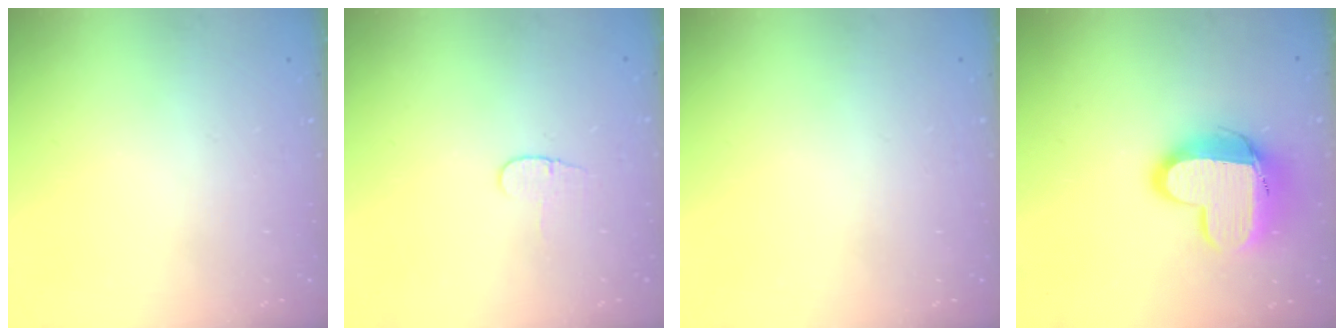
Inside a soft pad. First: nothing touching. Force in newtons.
{"total": 3.7, "press": 3.7, "slide": 0.5}
{"total": 0.0}
{"total": 14.3, "press": 14.3, "slide": 1.2}